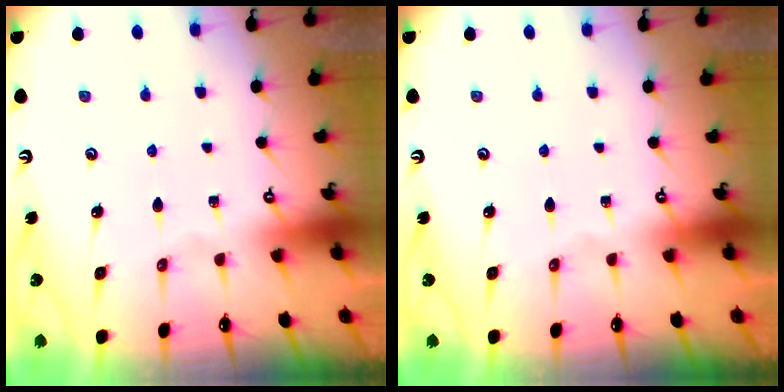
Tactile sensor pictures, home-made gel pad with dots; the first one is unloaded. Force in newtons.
{"total": 0.0}